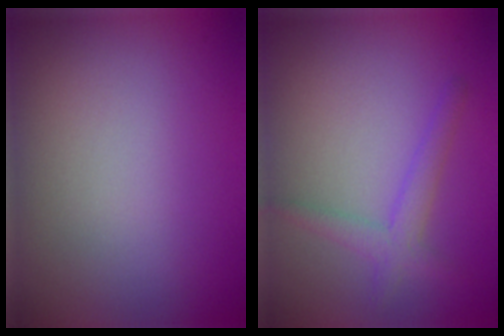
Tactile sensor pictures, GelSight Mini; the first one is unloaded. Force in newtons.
{"total": 2.2, "press": 2.2, "slide": 0.1}